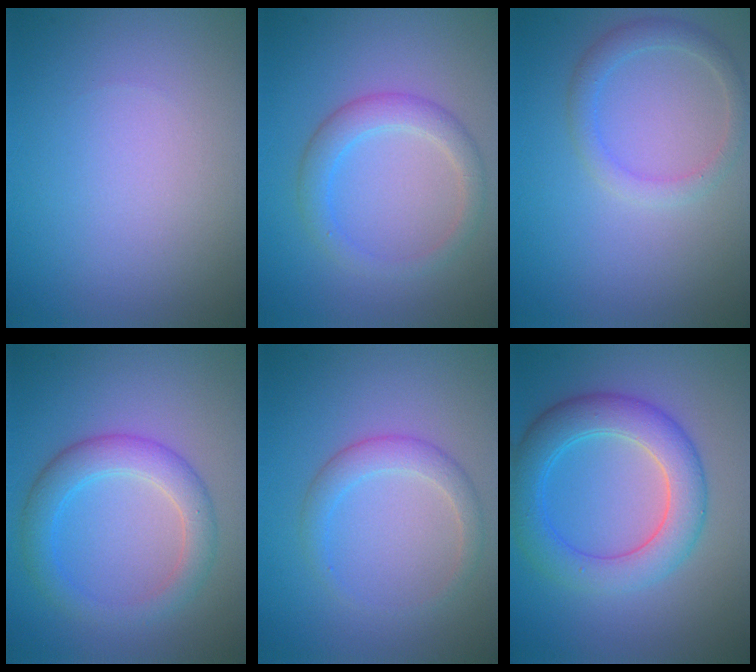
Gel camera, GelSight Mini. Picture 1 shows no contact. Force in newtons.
{"total": 2.8, "press": 2.8, "slide": 0.1}
{"total": 2.1, "press": 2.1, "slide": 0.3}
{"total": 4.0, "press": 4.0, "slide": 0.2}
{"total": 2.3, "press": 2.3, "slide": 0.1}
{"total": 5.8, "press": 5.8, "slide": 0.2}